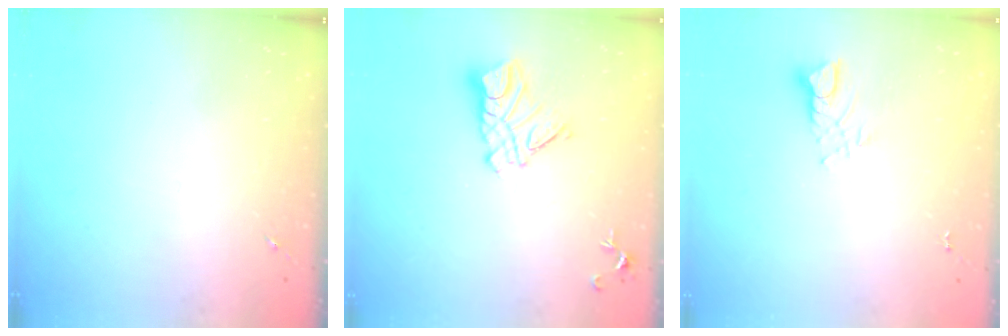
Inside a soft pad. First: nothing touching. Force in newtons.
{"total": 11.1, "press": 11.0, "slide": 1.1}
{"total": 5.1, "press": 5.0, "slide": 0.3}